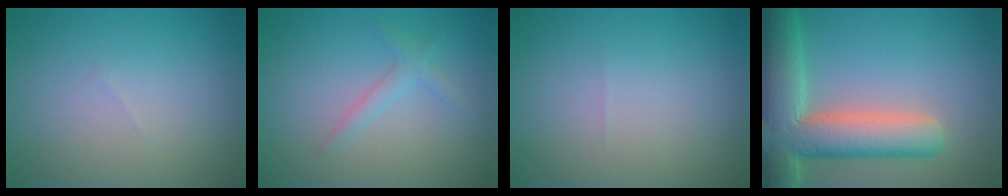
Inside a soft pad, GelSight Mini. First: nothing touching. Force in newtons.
{"total": 1.4, "press": 1.4, "slide": 0.1}
{"total": 0.0}
{"total": 9.7, "press": 9.6, "slide": 1.2}